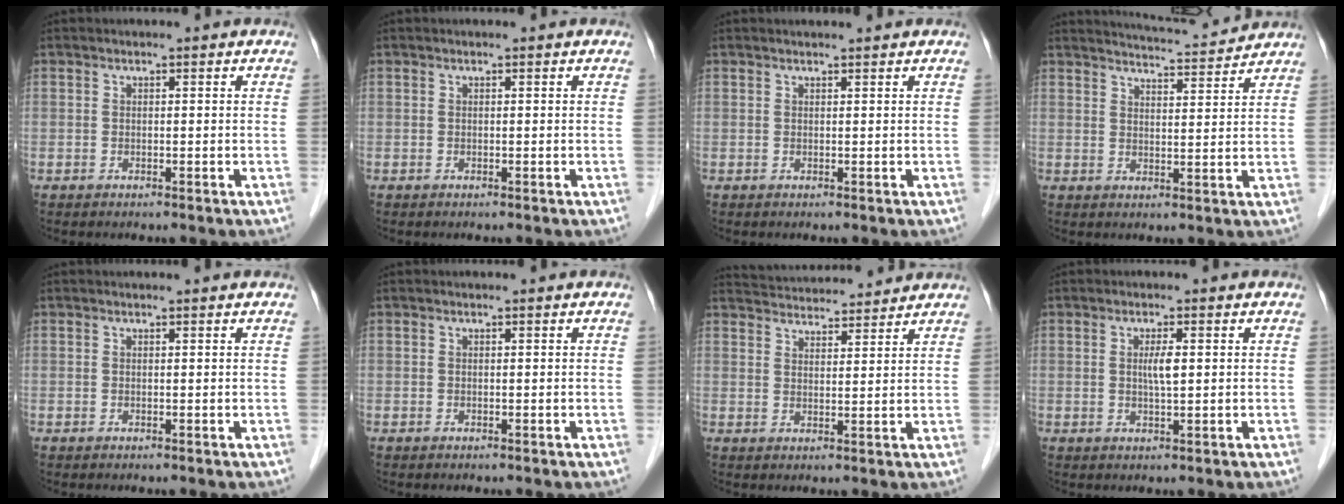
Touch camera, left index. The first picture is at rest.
{"total": 0.0}
{"total": 1.7, "force": [1.7, -0.1, 0.5], "torque": [-0.007, 0.012, 0.026]}
{"total": 8.0, "force": [7.9, -0.3, 1.2], "torque": [-0.030, 0.006, 0.111]}
{"total": 1.1, "force": [1.1, -0.1, 0.3], "torque": [-0.008, 0.006, 0.014]}
{"total": 0.0}
{"total": 11.3, "force": [10.9, 1.5, 2.5], "torque": [-0.044, 0.026, 0.158]}
{"total": 2.2, "force": [0.4, 0.2, 2.2], "torque": [-0.042, -0.001, 0.007]}